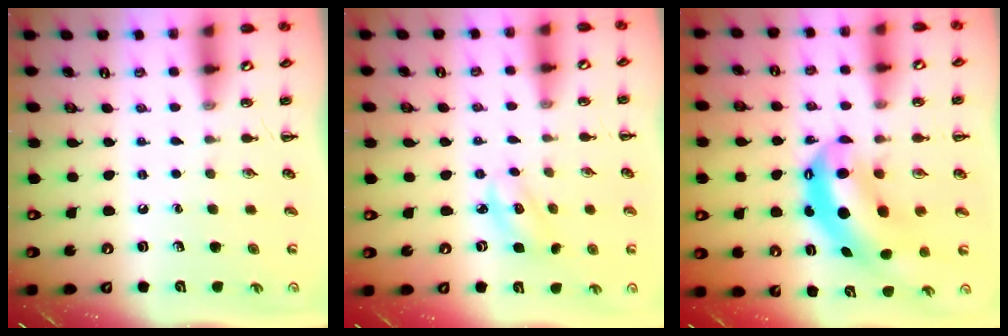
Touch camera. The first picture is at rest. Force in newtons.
{"total": 2.6, "press": 2.5, "slide": 0.5}
{"total": 9.4, "press": 9.2, "slide": 2.2}